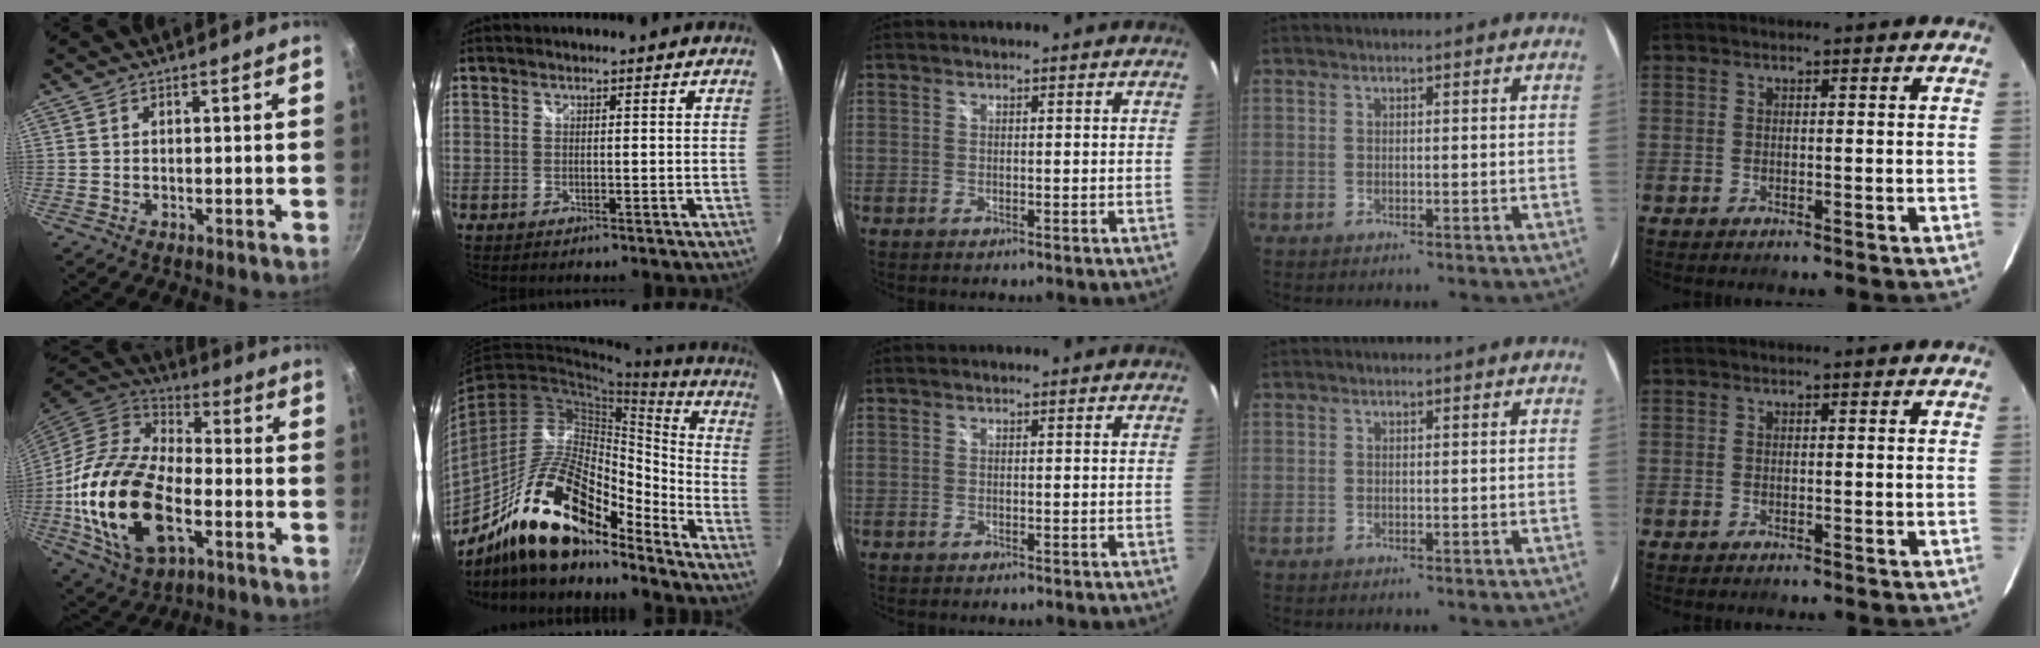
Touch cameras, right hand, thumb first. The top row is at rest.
{"thumb": {"total": 24.3, "force": [-5.4, 14.1, 19.0], "torque": [-0.353, 0.017, -0.103]}, "index": {"total": 22.1, "force": [-15.7, 8.1, 13.3], "torque": [-0.239, 0.000, -0.277]}}